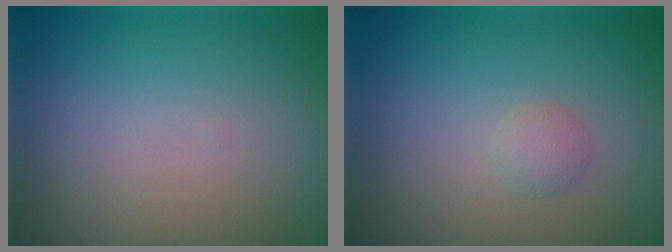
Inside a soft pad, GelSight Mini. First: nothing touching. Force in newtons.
{"total": 1.1, "press": 1.1, "slide": 0.0}